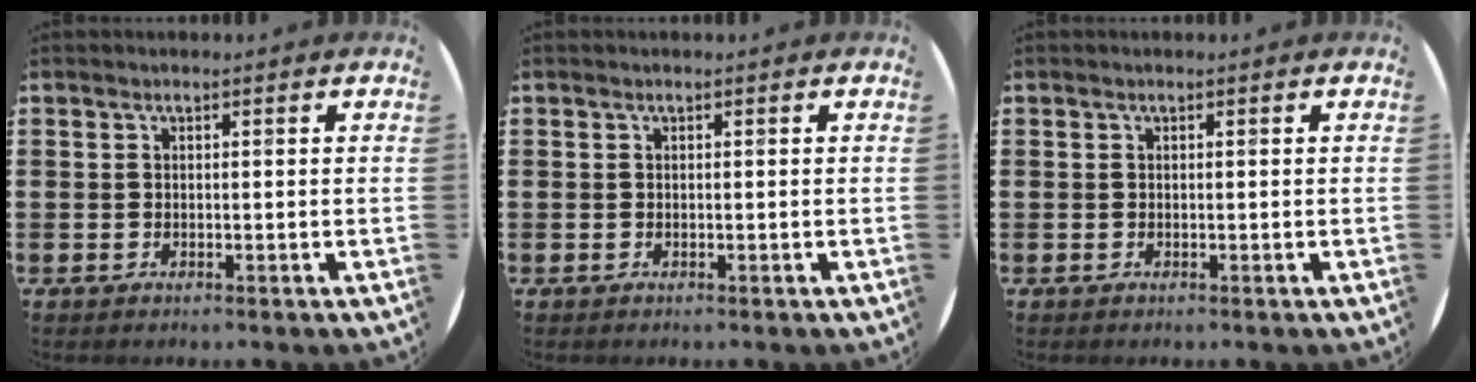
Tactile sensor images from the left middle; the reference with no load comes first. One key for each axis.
{"total": 0.0}
{"total": 0.0}